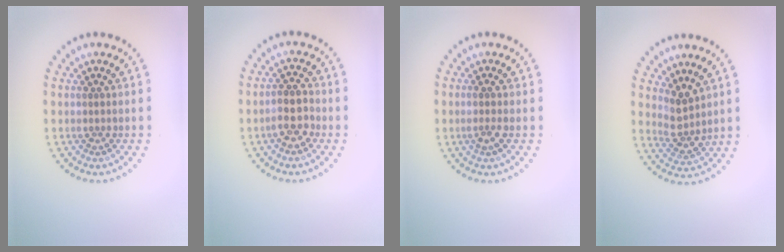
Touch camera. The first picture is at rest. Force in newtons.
{"total": 2.8, "press": 2.7, "slide": 0.8}
{"total": 1.2, "press": 1.1, "slide": 0.6}
{"total": 2.5, "press": 2.0, "slide": 1.6}